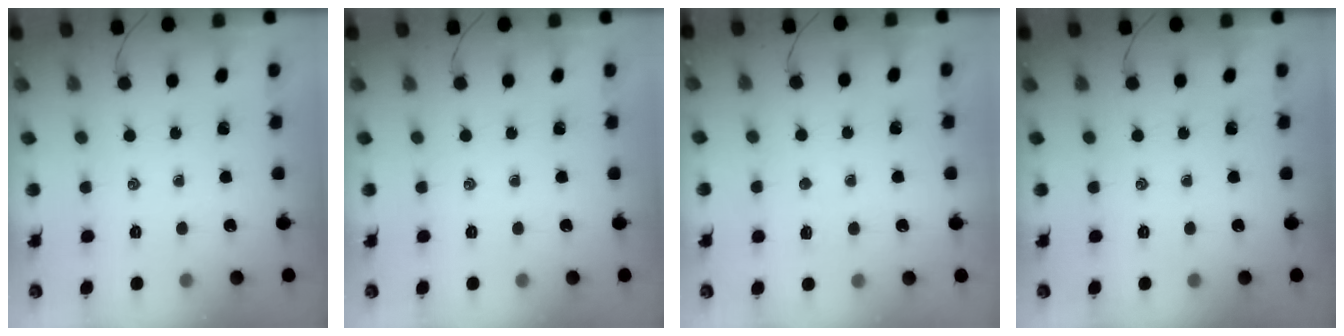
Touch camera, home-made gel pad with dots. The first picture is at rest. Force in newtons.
{"total": 0.0}
{"total": 1.6, "press": 1.6, "slide": 0.5}
{"total": 0.0}